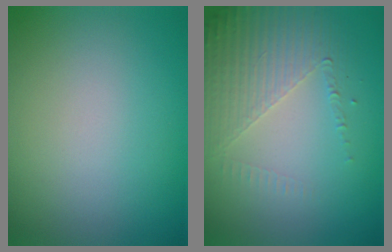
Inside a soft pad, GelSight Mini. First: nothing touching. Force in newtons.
{"total": 5.2, "press": 3.1, "slide": 4.2}